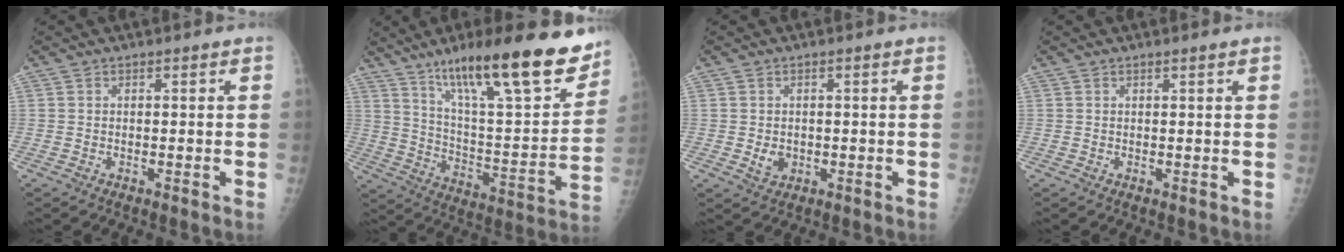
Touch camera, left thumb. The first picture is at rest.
{"total": 26.3, "force": [17.6, 5.8, 18.7], "torque": [-0.263, -0.062, 0.285]}
{"total": 2.6, "force": [-0.3, 2.1, 1.5], "torque": [-0.018, -0.001, 0.003]}
{"total": 0.8, "force": [0.6, -0.1, 0.6], "torque": [-0.013, -0.001, 0.012]}